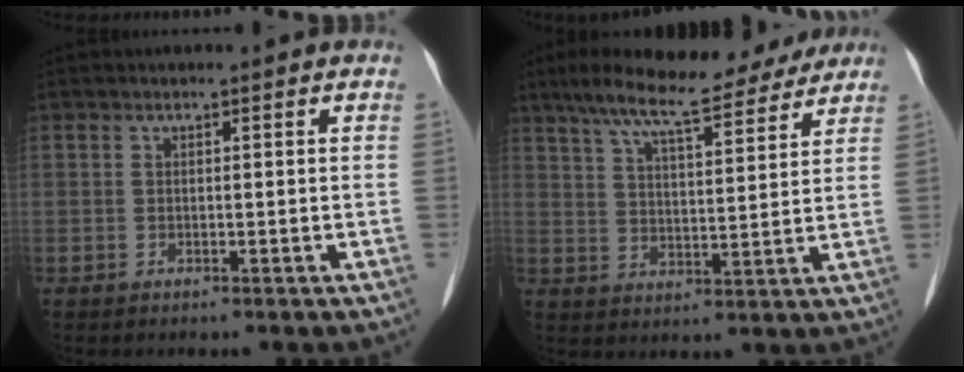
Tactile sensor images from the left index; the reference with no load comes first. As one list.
[{"total": 15.8, "force": [13.2, 3.3, 8.0], "torque": [-0.136, 0.025, 0.200]}]